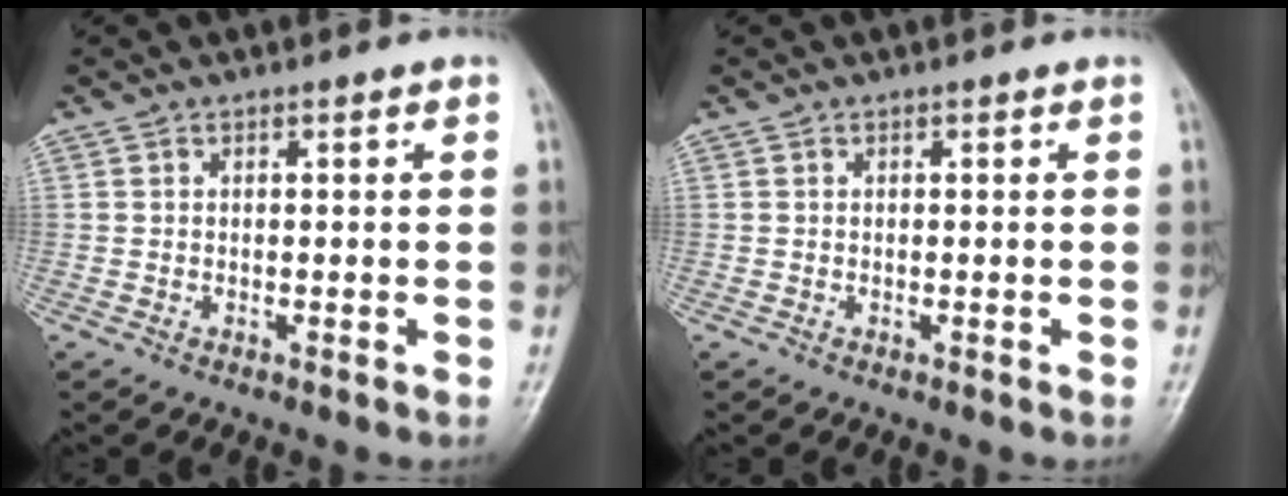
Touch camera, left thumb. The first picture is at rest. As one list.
[{"total": 0.0}]